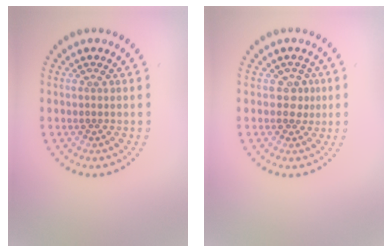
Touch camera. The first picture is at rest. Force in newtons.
{"total": 1.3, "press": 1.1, "slide": 0.7}